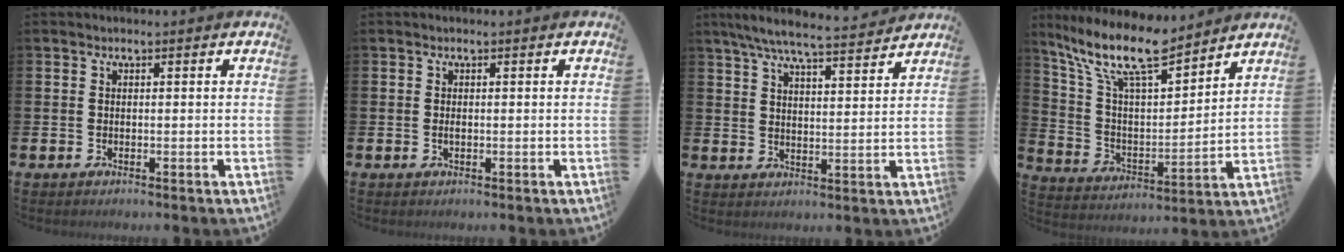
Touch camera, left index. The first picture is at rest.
{"total": 0.6, "force": [0.0, 0.3, 0.5], "torque": [-0.010, 0.000, -0.002]}
{"total": 7.3, "force": [6.7, 0.6, 2.8], "torque": [-0.068, -0.038, 0.117]}
{"total": 12.6, "force": [10.5, 3.1, 6.2], "torque": [-0.159, -0.055, 0.184]}